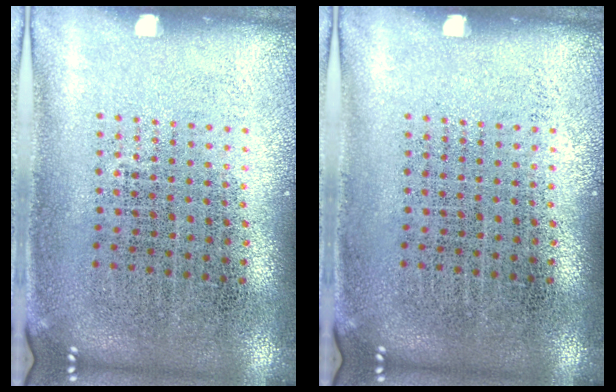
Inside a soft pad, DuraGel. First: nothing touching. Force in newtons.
{"total": 0.0}